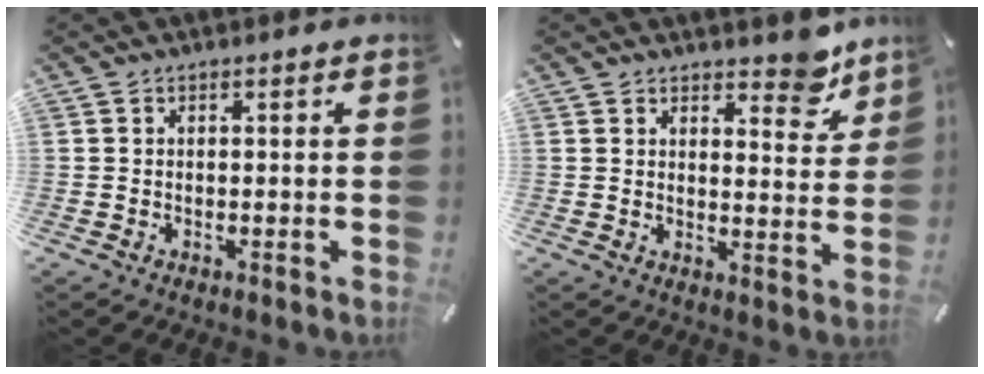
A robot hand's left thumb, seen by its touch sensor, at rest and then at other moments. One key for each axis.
{"total": 7.6, "fx": 6.0, "fy": 3.6, "fz": 2.9, "tx": -0.004, "ty": -0.050, "tz": 0.098}